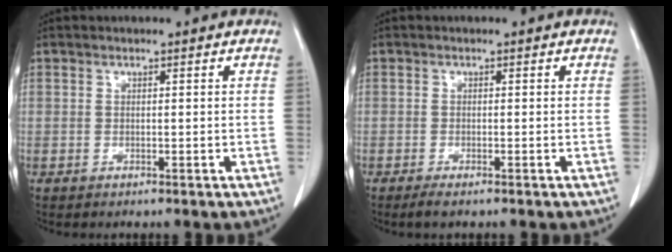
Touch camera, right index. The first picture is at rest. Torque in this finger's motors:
{"motor_torque": [0.19, -0.23, 0.00, 0.01]}